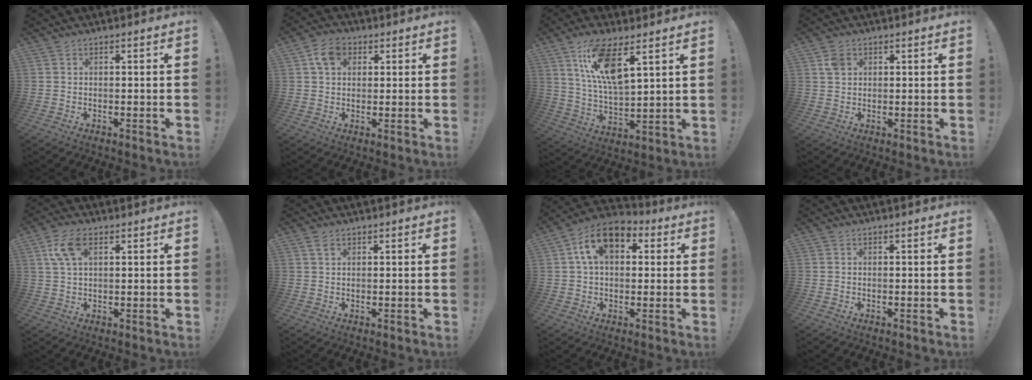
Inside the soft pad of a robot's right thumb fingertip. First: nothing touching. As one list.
[{"total": 7.1, "force": [2.8, 5.1, 4.1], "torque": [-0.065, 0.005, 0.053]}, {"total": 13.8, "force": [7.8, 4.3, 10.6], "torque": [-0.202, -0.031, 0.132]}, {"total": 3.2, "force": [1.5, 2.2, 1.7], "torque": [-0.025, -0.002, 0.030]}, {"total": 8.1, "force": [3.1, 4.1, 6.2], "torque": [-0.111, 0.000, 0.058]}, {"total": 2.0, "force": [1.2, 0.9, 1.2], "torque": [-0.011, -0.005, 0.020]}, {"total": 12.5, "force": [4.7, 7.8, 8.5], "torque": [-0.144, 0.004, 0.089]}, {"total": 0.0}]